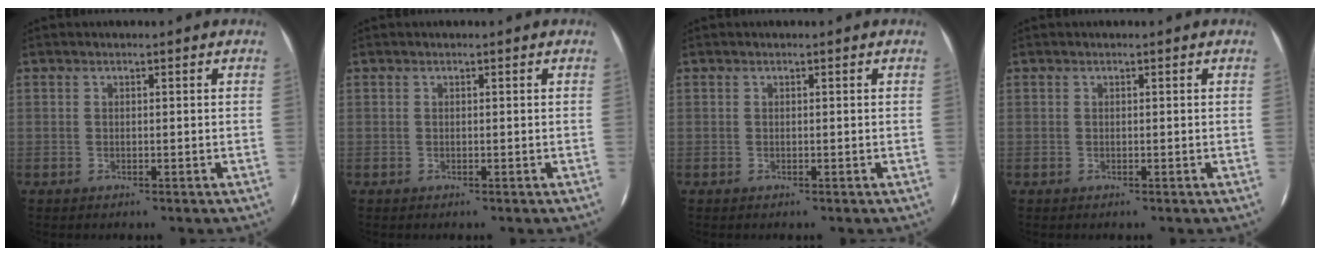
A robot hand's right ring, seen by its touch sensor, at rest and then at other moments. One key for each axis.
{"total": 0.0}
{"total": 0.0}
{"total": 0.0}